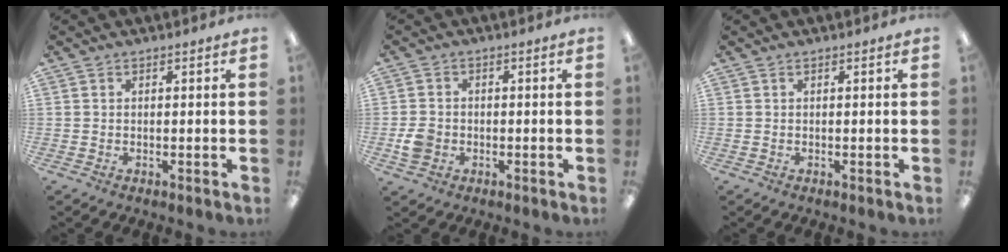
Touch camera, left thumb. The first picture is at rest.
{"total": 4.2, "force": [-1.4, 3.6, 1.8], "torque": [-0.027, 0.002, -0.026]}
{"total": 0.0}